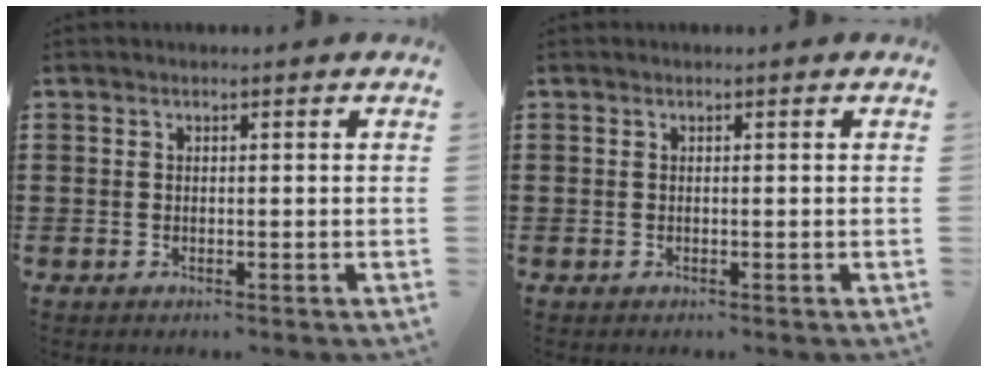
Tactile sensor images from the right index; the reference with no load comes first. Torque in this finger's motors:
{"motor_torque": [0.07, 0.12, 0.00, 0.00]}